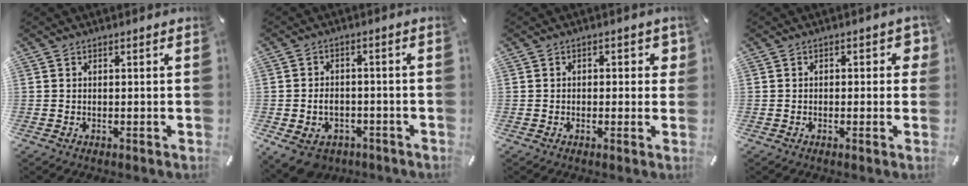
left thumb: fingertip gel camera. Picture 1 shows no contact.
{"total": 7.1, "force": [-2.4, 5.6, 3.5], "torque": [-0.082, 0.025, -0.043]}
{"total": 2.5, "force": [-0.3, 1.8, 1.8], "torque": [-0.018, 0.005, -0.011]}
{"total": 3.0, "force": [-0.1, 1.9, 2.3], "torque": [-0.029, 0.005, -0.007]}